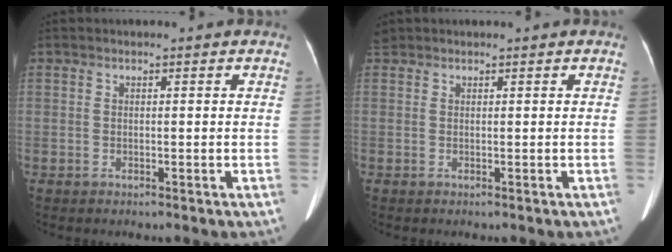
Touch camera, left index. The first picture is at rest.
{"total": 1.0, "force": [0.3, 1.0, 0.0], "torque": [0.003, 0.019, 0.007]}